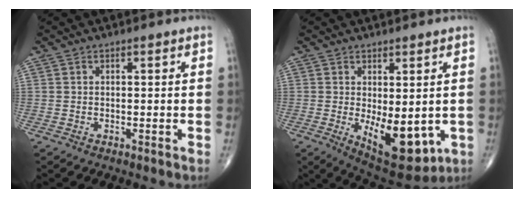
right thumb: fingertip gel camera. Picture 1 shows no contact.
{"total": 11.8, "force": [-2.0, 5.6, 10.2], "torque": [-0.122, -0.020, -0.007]}